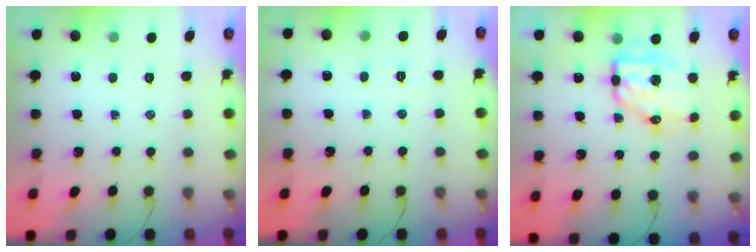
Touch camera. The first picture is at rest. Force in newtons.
{"total": 2.5, "press": 2.4, "slide": 0.7}
{"total": 7.9, "press": 7.7, "slide": 1.9}